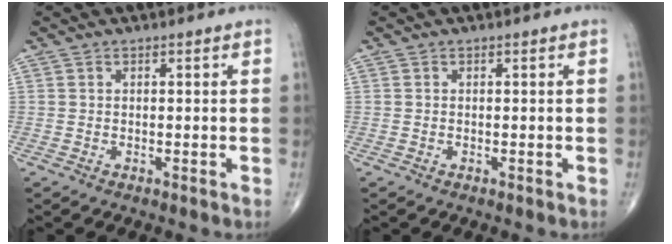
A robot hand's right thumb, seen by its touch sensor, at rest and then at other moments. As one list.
[{"total": 0.0}]